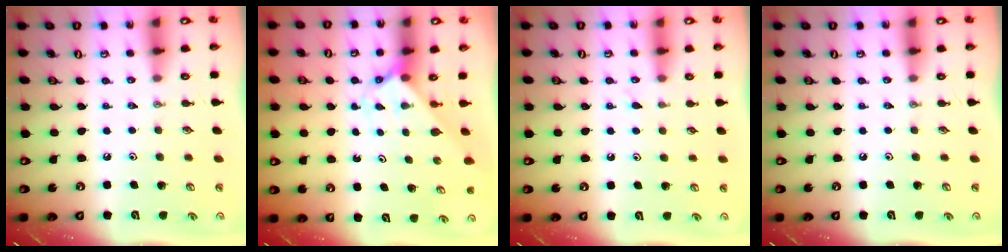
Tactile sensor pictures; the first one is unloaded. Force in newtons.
{"total": 2.3, "press": 2.3, "slide": 0.2}
{"total": 5.1, "press": 5.1, "slide": 0.7}
{"total": 0.0}